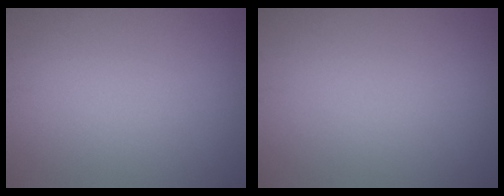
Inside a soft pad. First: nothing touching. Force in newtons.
{"total": 0.0}